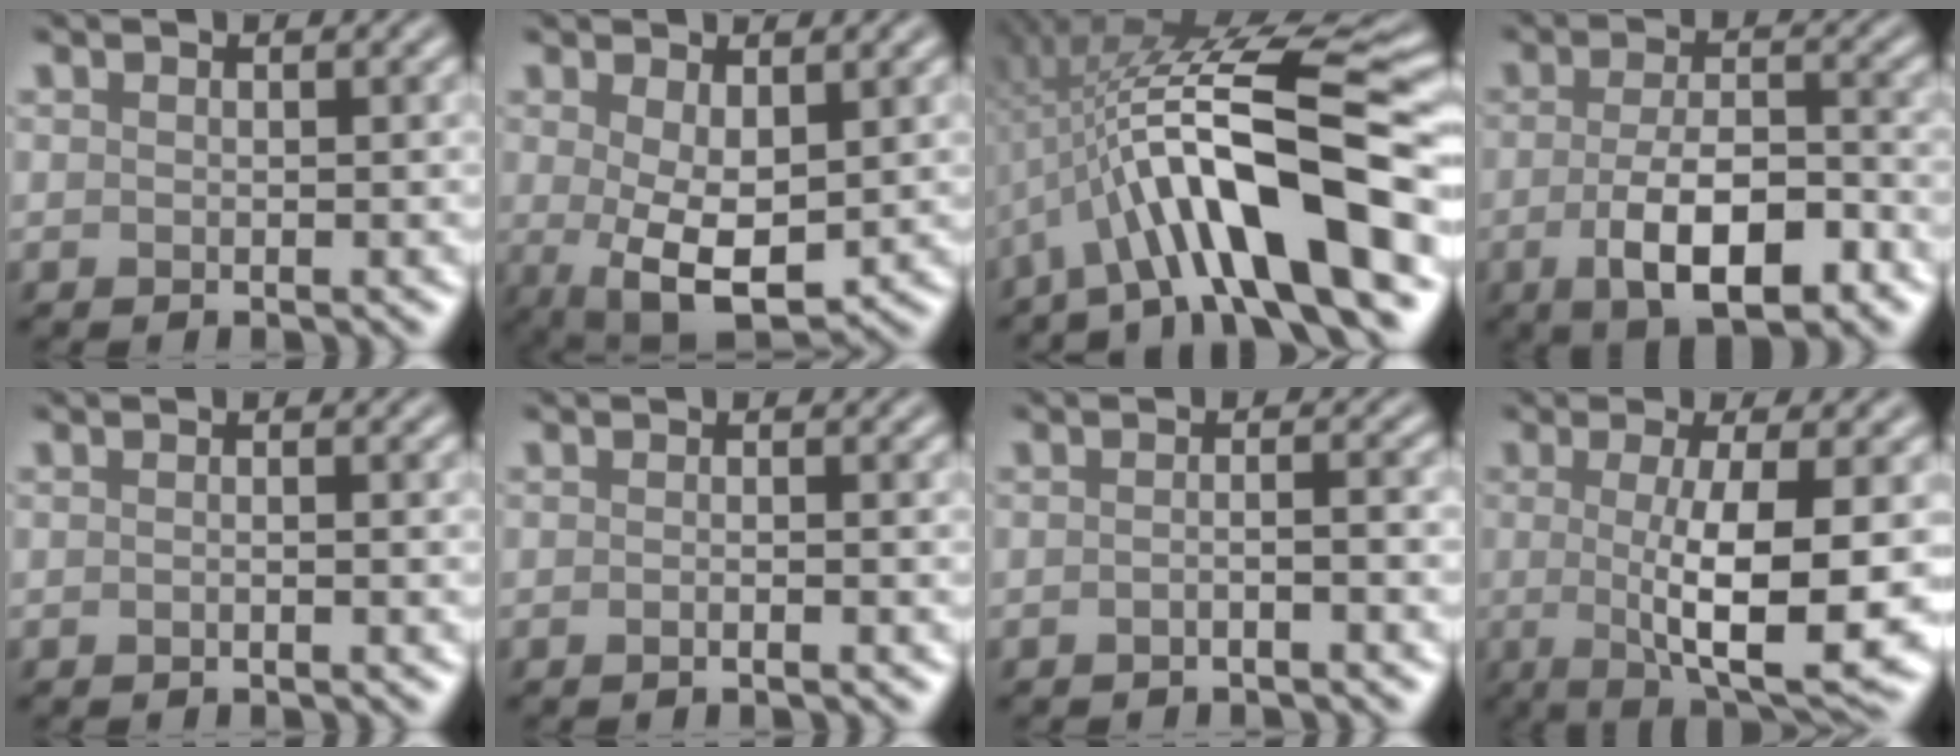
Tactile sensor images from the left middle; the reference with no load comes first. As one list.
[{"total": 6.0, "force": [-0.1, 2.8, 5.3], "torque": [-0.108, -0.015, 0.006]}, {"total": 12.0, "force": [-3.0, 2.6, 11.3], "torque": [-0.177, 0.027, -0.055]}, {"total": 7.4, "force": [-2.7, 2.9, 6.3], "torque": [-0.114, -0.004, -0.045]}, {"total": 0.6, "force": [-0.3, 0.2, 0.5], "torque": [-0.010, -0.005, -0.011]}, {"total": 1.2, "force": [-0.5, 0.4, 1.1], "torque": [-0.012, -0.002, -0.013]}, {"total": 1.7, "force": [-0.8, 0.5, 1.4], "torque": [-0.017, 0.001, -0.022]}, {"total": 9.5, "force": [-0.8, 2.3, 9.1], "torque": [-0.137, -0.015, -0.009]}]